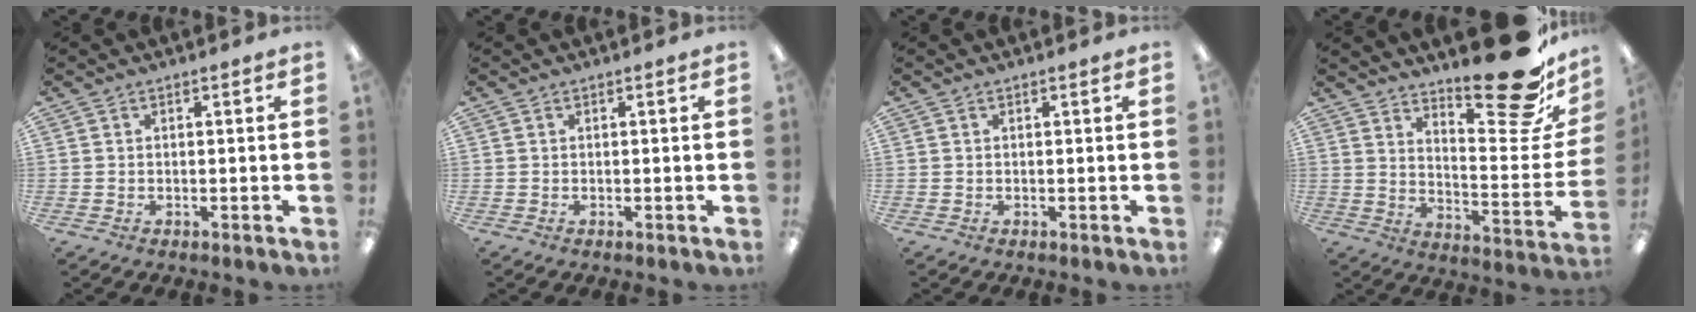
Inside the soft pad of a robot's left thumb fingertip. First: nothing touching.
{"total": 0.0}
{"total": 0.0}
{"total": 22.0, "force": [16.6, 6.4, 12.9], "torque": [-0.154, -0.129, 0.268]}